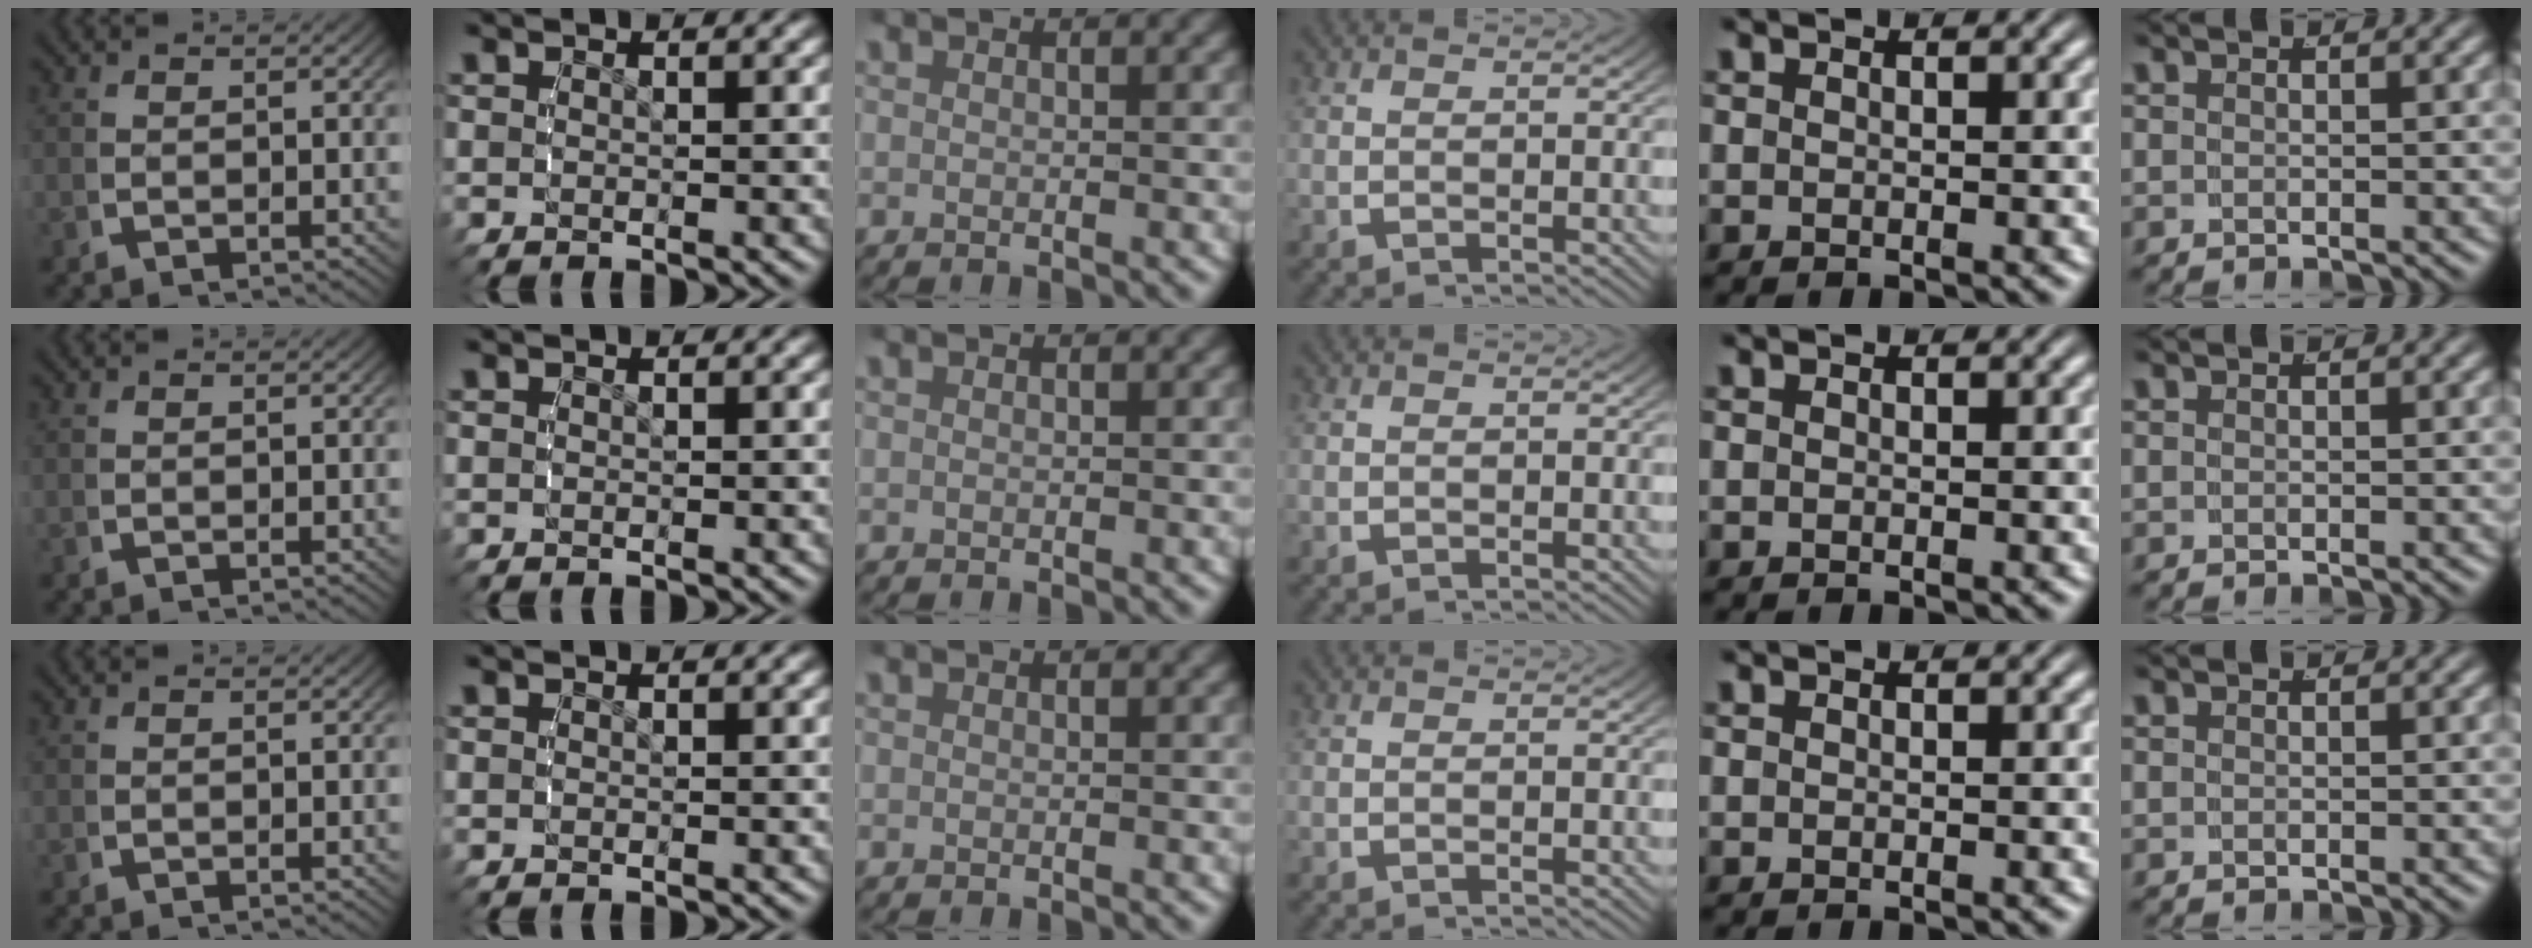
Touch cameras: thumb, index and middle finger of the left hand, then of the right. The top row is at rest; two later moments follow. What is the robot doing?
{"motion": "reach", "object": "pencil case"}